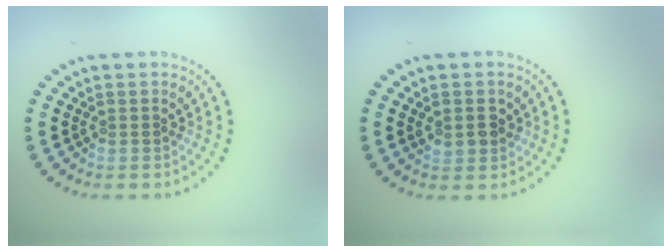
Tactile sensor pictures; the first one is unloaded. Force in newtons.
{"total": 2.0, "press": 1.9, "slide": 0.5}